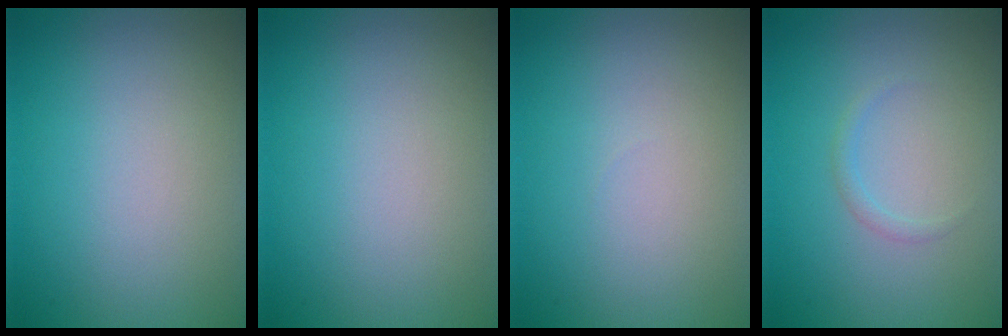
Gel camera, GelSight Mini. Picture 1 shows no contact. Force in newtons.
{"total": 0.0}
{"total": 0.0}
{"total": 0.8, "press": 0.8, "slide": 0.1}